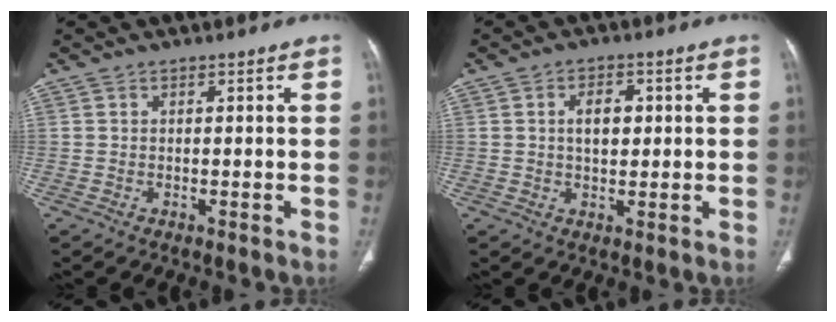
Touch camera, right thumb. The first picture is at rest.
{"total": 4.9, "force": [0.8, 3.0, 3.8], "torque": [-0.052, 0.002, 0.013]}